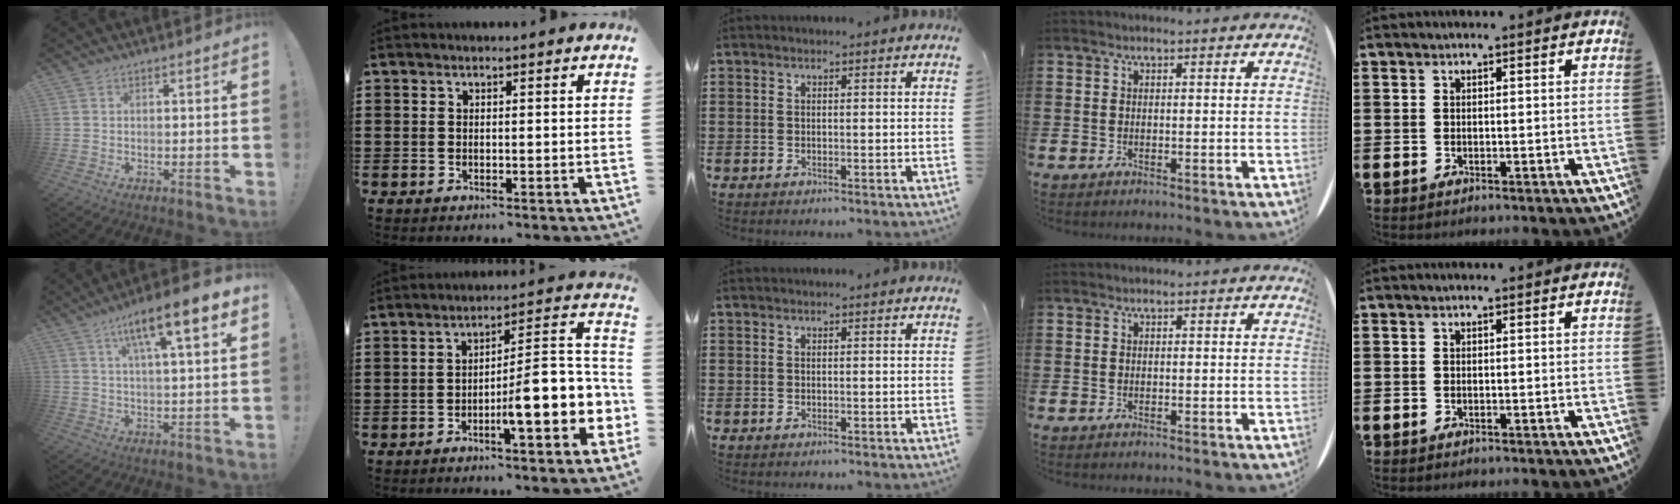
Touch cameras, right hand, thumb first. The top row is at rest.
{"thumb": {"total": 12.3, "force": [5.7, 2.1, 10.7], "torque": [-0.168, -0.023, 0.085]}, "index": {"total": 10.6, "force": [-3.4, 2.0, 9.9], "torque": [-0.146, -0.027, -0.066]}}